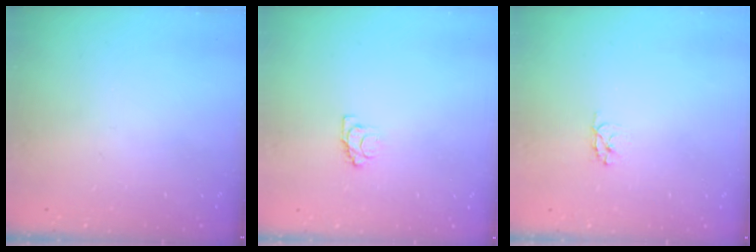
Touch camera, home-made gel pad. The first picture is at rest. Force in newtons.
{"total": 3.6, "press": 3.6, "slide": 0.4}
{"total": 2.9, "press": 2.9, "slide": 0.3}